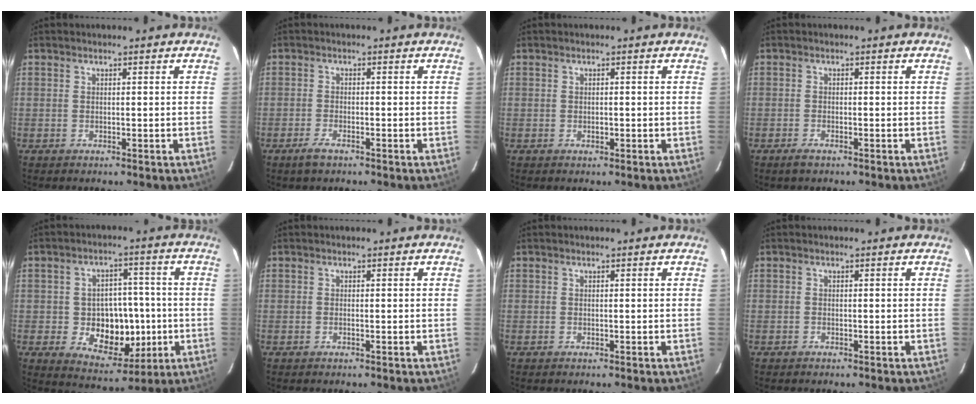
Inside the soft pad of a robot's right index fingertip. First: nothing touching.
{"total": 2.3, "force": [-1.7, 0.7, 1.5], "torque": [-0.035, -0.003, -0.029]}
{"total": 0.7, "force": [-0.2, 0.4, 0.5], "torque": [-0.011, 0.000, -0.002]}
{"total": 1.5, "force": [-1.1, 0.4, 0.9], "torque": [-0.023, -0.003, -0.018]}
{"total": 11.0, "force": [-1.8, 7.2, 8.1], "torque": [-0.123, 0.017, -0.014]}
{"total": 0.0}
{"total": 0.0}
{"total": 0.0}